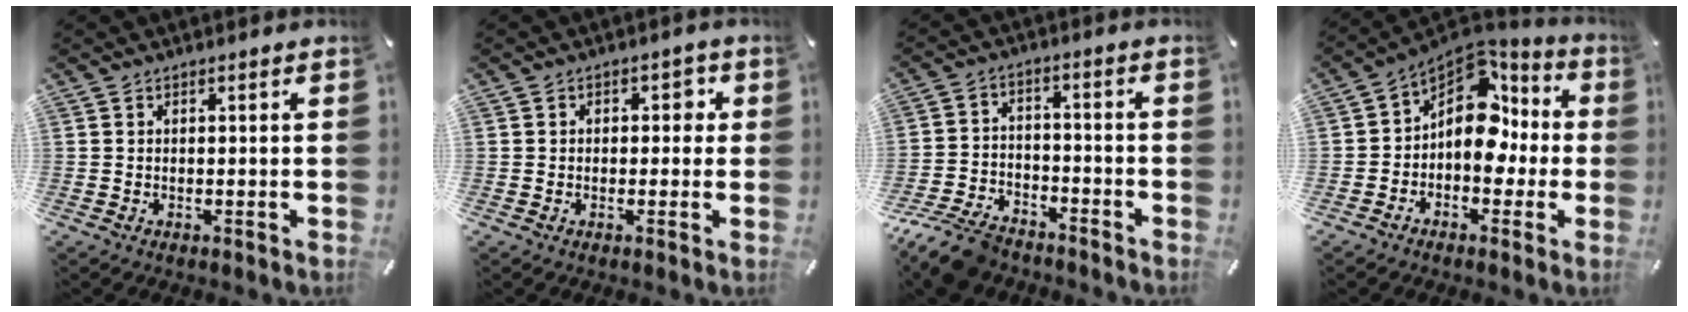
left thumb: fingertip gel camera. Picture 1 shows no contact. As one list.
[{"total": 2.8, "force": [-0.3, 2.2, 1.7], "torque": [-0.012, 0.004, -0.016]}, {"total": 10.3, "force": [-8.4, 4.3, 3.9], "torque": [-0.077, 0.040, -0.161]}, {"total": 13.4, "force": [1.6, 9.8, 9.0], "torque": [-0.152, -0.018, 0.023]}]